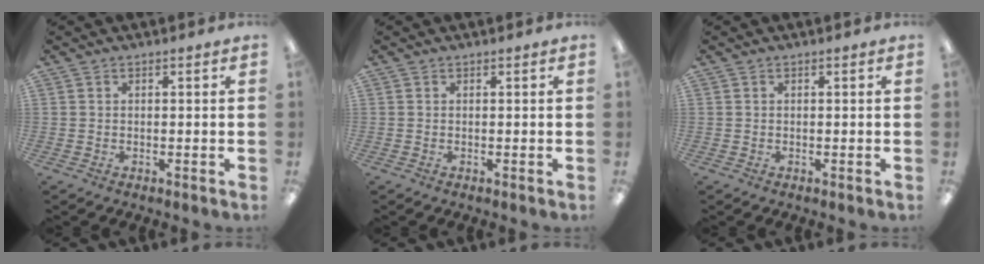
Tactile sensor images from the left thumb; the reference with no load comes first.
{"total": 0.0}
{"total": 0.0}